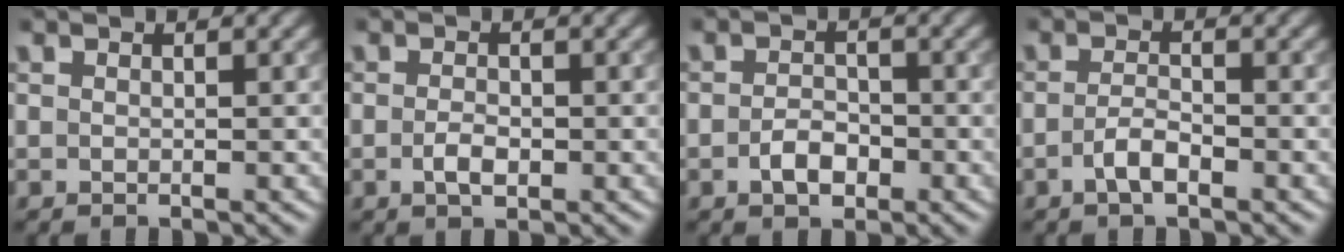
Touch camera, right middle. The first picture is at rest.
{"total": 1.7, "force": [-0.5, 0.8, 1.4], "torque": [-0.027, -0.002, -0.011]}
{"total": 2.4, "force": [-1.0, 1.4, 1.6], "torque": [-0.031, 0.001, -0.018]}
{"total": 2.0, "force": [-1.0, 0.6, 1.6], "torque": [-0.033, 0.002, -0.022]}